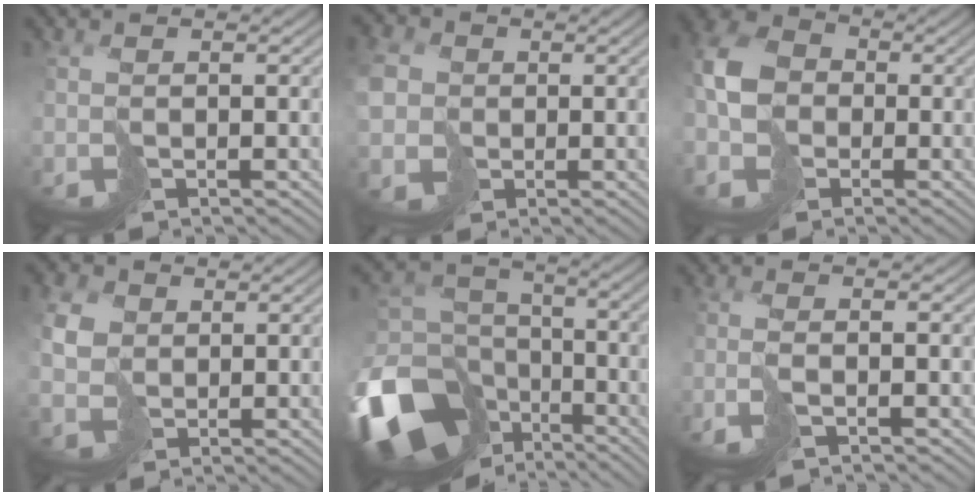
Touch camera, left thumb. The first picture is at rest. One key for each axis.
{"total": 5.6, "fx": 0.3, "fy": 5.2, "fz": 2.1, "tx": -0.080, "ty": 0.002, "tz": -0.003}
{"total": 8.3, "fx": -1.8, "fy": 6.8, "fz": 4.4, "tx": -0.129, "ty": -0.013, "tz": -0.039}
{"total": 4.5, "fx": 1.4, "fy": 3.8, "fz": 2.0, "tx": -0.063, "ty": 0.003, "tz": 0.028}
{"total": 18.3, "fx": -8.4, "fy": 13.8, "fz": 8.7, "tx": -0.268, "ty": -0.039, "tz": -0.124}
{"total": 2.8, "fx": -1.4, "fy": 0.8, "fz": 2.3, "tx": -0.050, "ty": -0.002, "tz": -0.035}